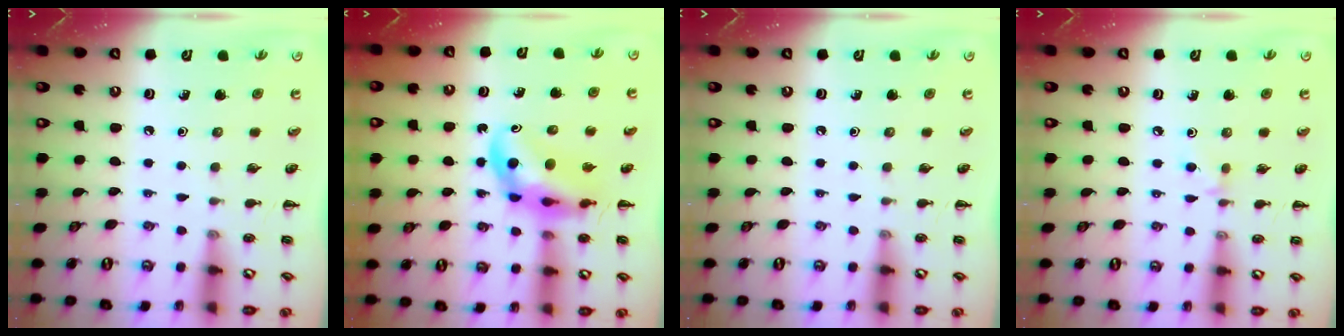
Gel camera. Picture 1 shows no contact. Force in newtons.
{"total": 8.5, "press": 8.1, "slide": 2.6}
{"total": 0.0}
{"total": 4.0, "press": 3.7, "slide": 1.6}